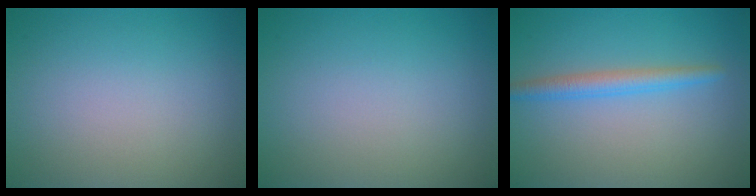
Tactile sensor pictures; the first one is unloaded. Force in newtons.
{"total": 0.0}
{"total": 2.4, "press": 2.4, "slide": 0.1}